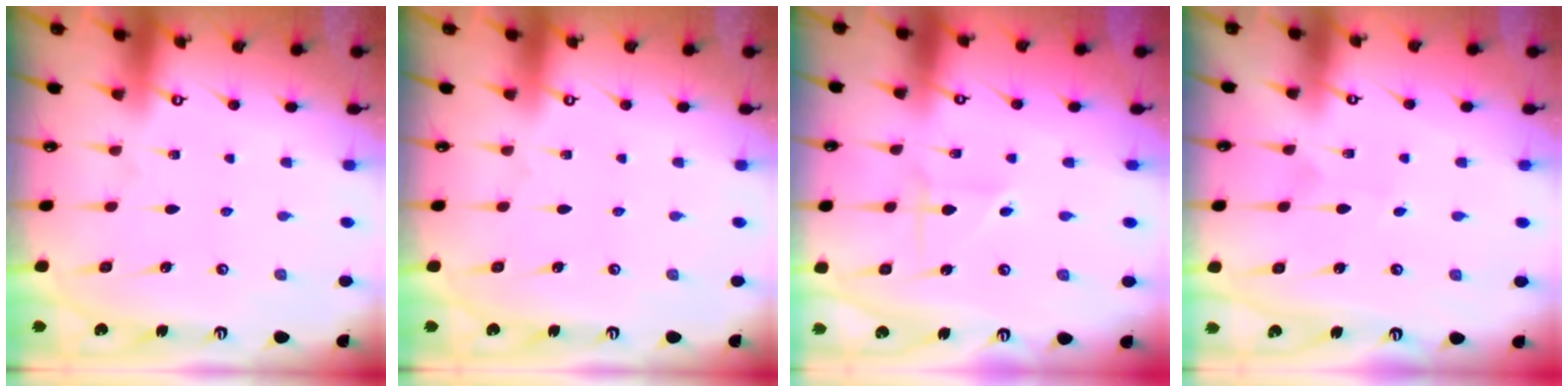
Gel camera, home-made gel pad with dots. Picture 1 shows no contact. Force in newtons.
{"total": 0.0}
{"total": 2.6, "press": 2.6, "slide": 0.2}
{"total": 2.2, "press": 2.2, "slide": 0.2}